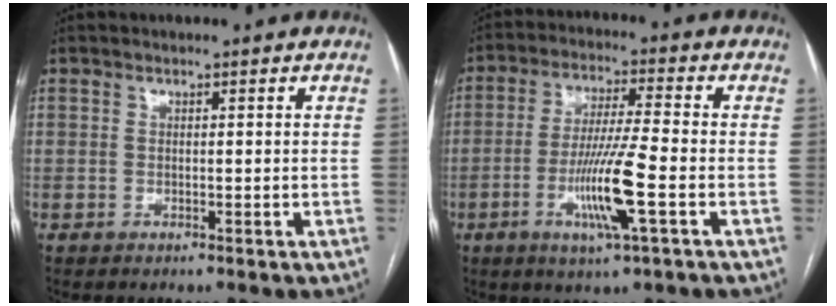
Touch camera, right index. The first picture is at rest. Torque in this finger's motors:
{"motor_torque": [2.06, -0.08, 1.05, 0.21]}